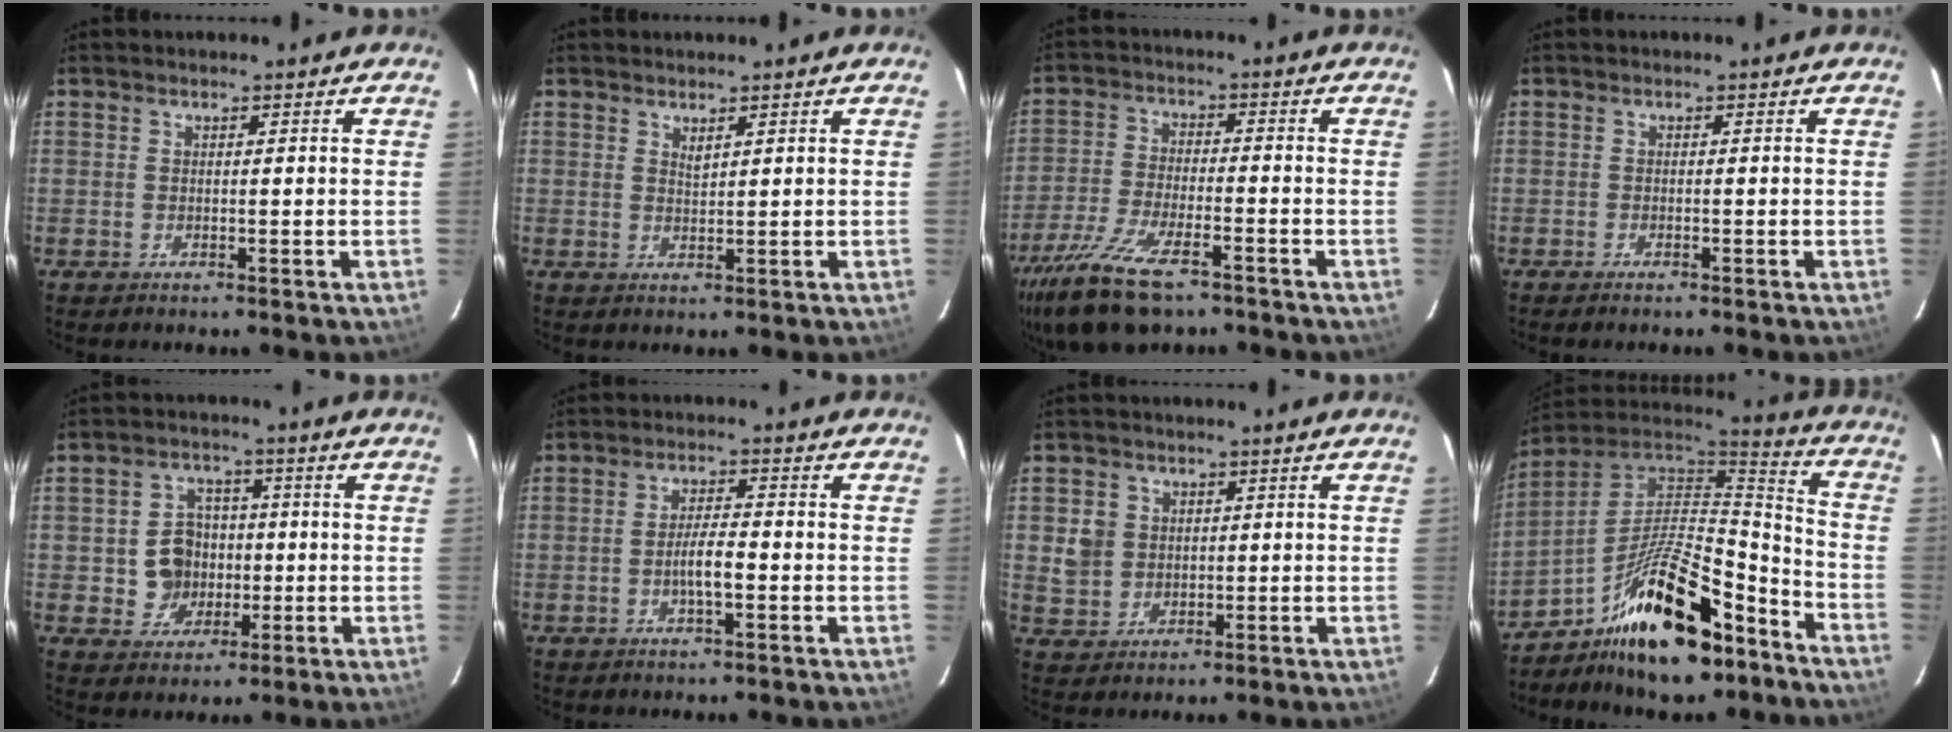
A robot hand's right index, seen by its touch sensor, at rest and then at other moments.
{"total": 1.4, "force": [1.1, 0.4, 0.7], "torque": [-0.012, -0.001, 0.020]}
{"total": 14.8, "force": [-10.4, 4.9, 9.3], "torque": [-0.211, -0.042, -0.192]}
{"total": 1.2, "force": [-1.1, 0.2, 0.4], "torque": [-0.013, -0.002, -0.021]}
{"total": 7.6, "force": [-0.9, 7.2, 2.5], "torque": [-0.059, 0.017, -0.006]}
{"total": 5.3, "force": [-1.8, 1.1, 4.9], "torque": [-0.093, 0.005, -0.030]}
{"total": 5.1, "force": [0.8, 4.8, 1.6], "torque": [-0.030, 0.014, 0.025]}
{"total": 21.5, "force": [-13.1, 8.0, 15.1], "torque": [-0.263, 0.012, -0.218]}